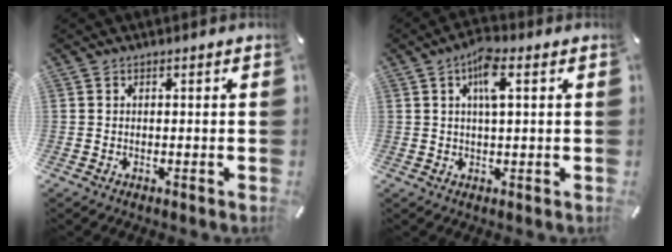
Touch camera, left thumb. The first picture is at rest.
{"total": 6.4, "force": [2.1, 2.1, 5.7], "torque": [-0.110, 0.005, 0.033]}